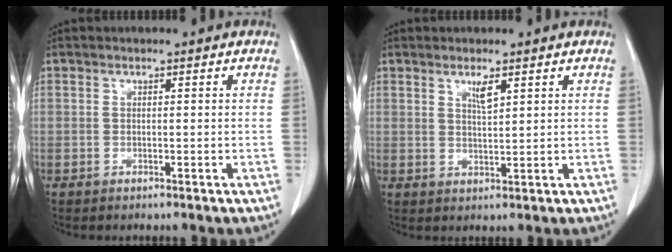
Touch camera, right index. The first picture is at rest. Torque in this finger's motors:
{"motor_torque": [0.08, 0.07, 0.05, 0.02]}